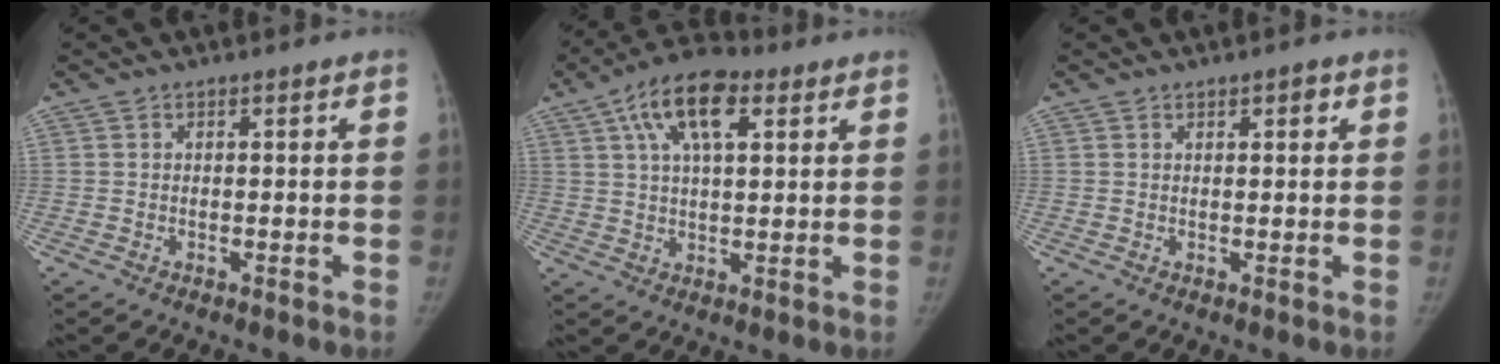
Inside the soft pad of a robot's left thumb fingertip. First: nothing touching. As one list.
[{"total": 12.4, "force": [5.3, 5.8, 9.6], "torque": [-0.154, 0.010, 0.085]}, {"total": 1.7, "force": [0.9, 0.6, 1.2], "torque": [-0.010, -0.001, 0.013]}]